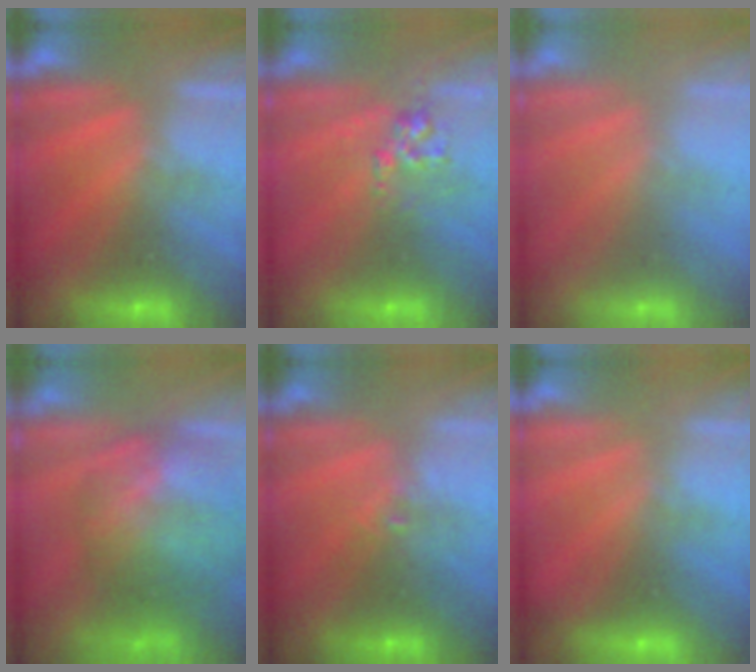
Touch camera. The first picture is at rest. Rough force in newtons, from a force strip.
{"total": 2.7}
{"total": 3.2}
{"total": 5.7}
{"total": 2.1}
{"total": 2.1}